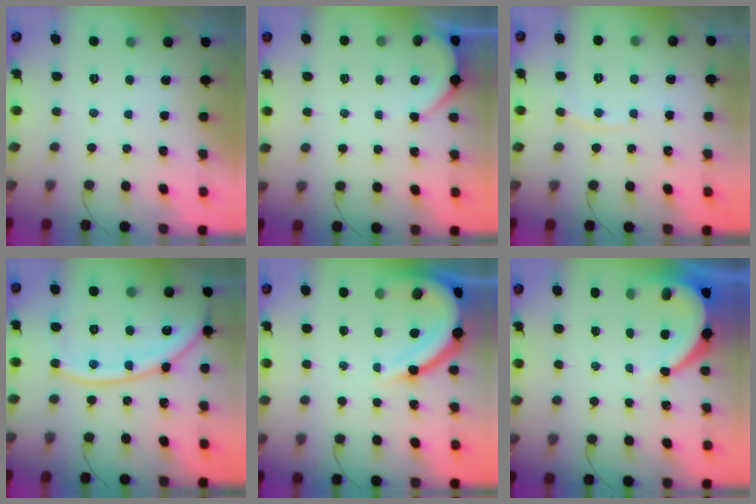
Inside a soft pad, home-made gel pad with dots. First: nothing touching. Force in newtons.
{"total": 3.2, "press": 3.2, "slide": 0.3}
{"total": 4.5, "press": 4.4, "slide": 0.4}
{"total": 14.5, "press": 14.4, "slide": 1.7}
{"total": 11.5, "press": 11.5, "slide": 1.1}
{"total": 8.1, "press": 8.0, "slide": 0.9}